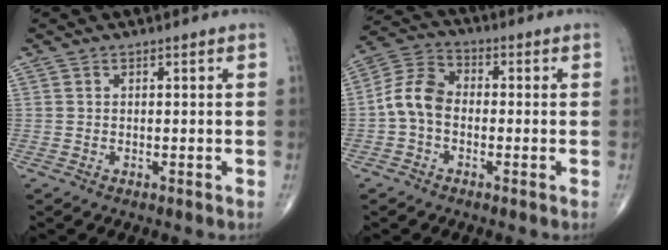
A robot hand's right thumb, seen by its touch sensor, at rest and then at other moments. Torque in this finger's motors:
{"motor_torque": [1.29, 1.19, 0.65, -0.52, 0.07]}